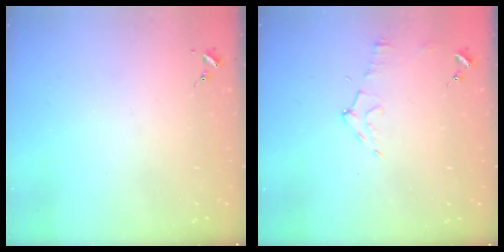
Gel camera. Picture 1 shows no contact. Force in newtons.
{"total": 7.4, "press": 7.4, "slide": 0.7}